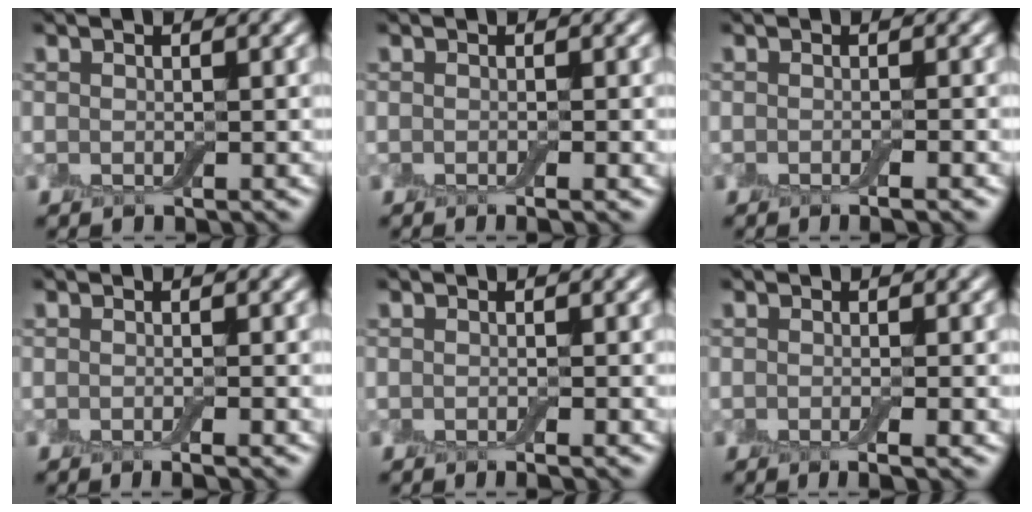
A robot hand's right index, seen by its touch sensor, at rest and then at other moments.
{"total": 1.5, "force": [-0.4, 0.3, 1.4], "torque": [-0.014, -0.004, -0.007]}
{"total": 1.7, "force": [-0.7, 0.3, 1.5], "torque": [-0.015, -0.003, -0.010]}
{"total": 1.8, "force": [-0.5, 0.4, 1.7], "torque": [-0.018, -0.004, -0.008]}
{"total": 1.5, "force": [-0.4, 0.3, 1.4], "torque": [-0.015, -0.004, -0.007]}
{"total": 2.6, "force": [-0.6, 0.6, 2.4], "torque": [-0.030, -0.006, -0.010]}